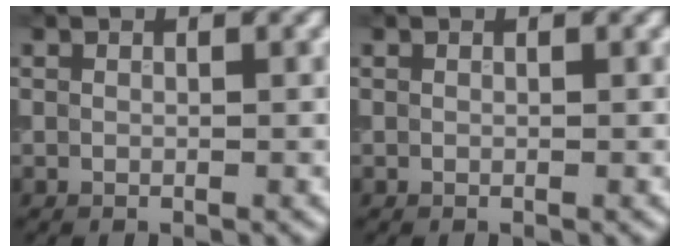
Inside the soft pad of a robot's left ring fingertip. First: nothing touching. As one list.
[{"total": 0.0}]